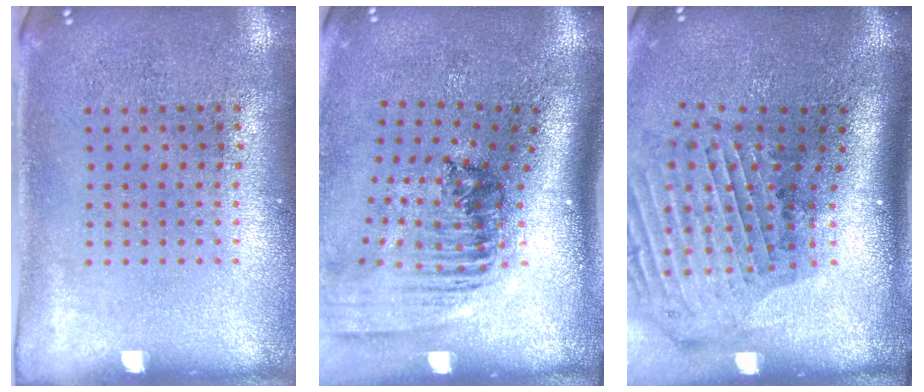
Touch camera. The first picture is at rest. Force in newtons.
{"total": 2.2, "press": 1.6, "slide": 1.6}
{"total": 2.4, "press": 1.8, "slide": 1.6}